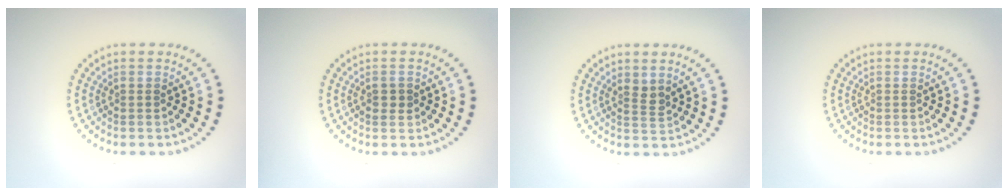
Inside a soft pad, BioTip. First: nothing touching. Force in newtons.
{"total": 1.2, "press": 1.2, "slide": 0.1}
{"total": 1.3, "press": 1.0, "slide": 0.7}
{"total": 0.0}